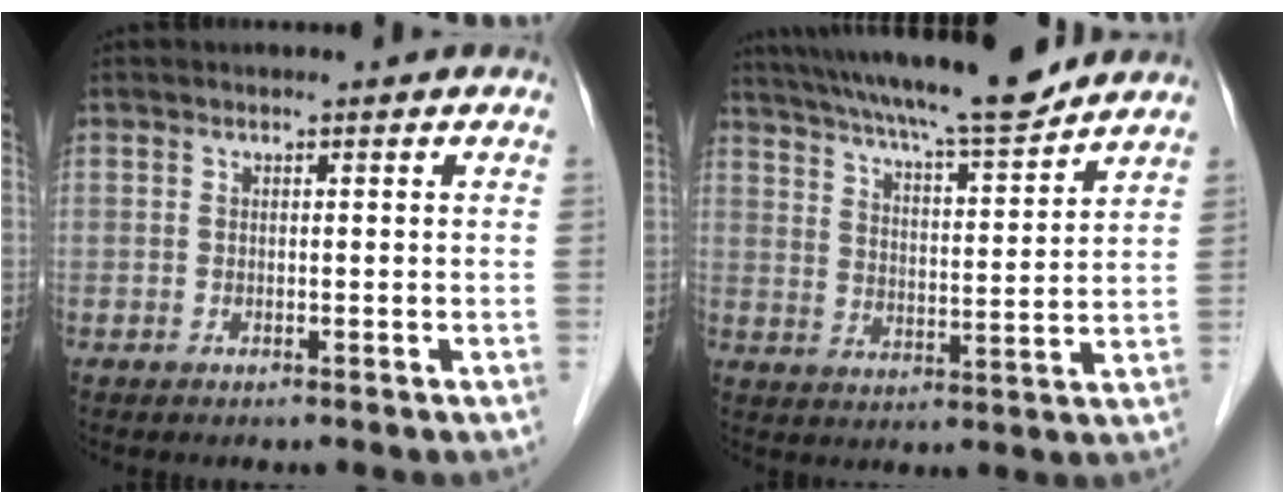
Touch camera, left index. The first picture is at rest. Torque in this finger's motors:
{"motor_torque": [0.74, -0.86, 0.82, 0.18]}